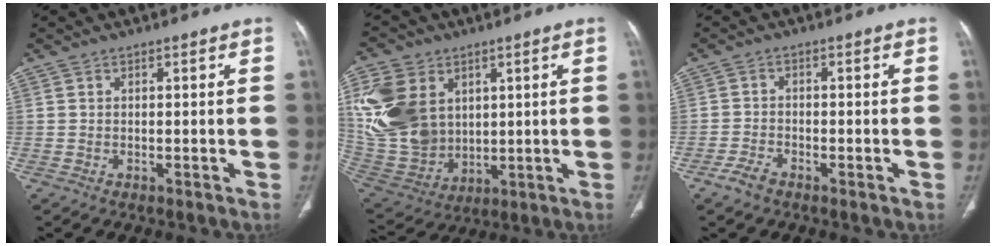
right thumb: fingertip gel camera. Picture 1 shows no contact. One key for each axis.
{"total": 19.1, "fx": 5.5, "fy": 14.3, "fz": 11.4, "tx": -0.234, "ty": -0.017, "tz": 0.132}
{"total": 3.1, "fx": -2.2, "fy": 1.2, "fz": 1.8, "tx": -0.042, "ty": 0.005, "tz": -0.045}